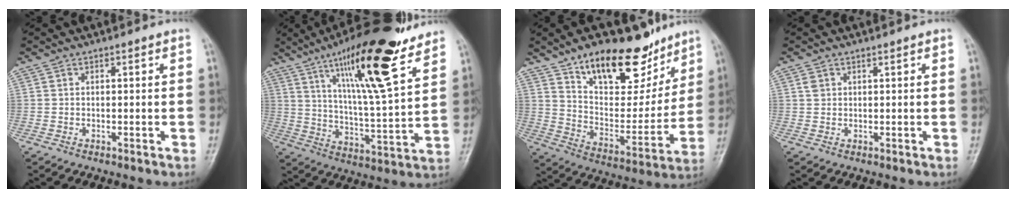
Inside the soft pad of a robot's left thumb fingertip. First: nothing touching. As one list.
[{"total": 20.7, "force": [12.7, 3.9, 15.8], "torque": [-0.236, -0.055, 0.209]}, {"total": 21.9, "force": [14.5, 10.4, 12.8], "torque": [-0.139, -0.073, 0.238]}, {"total": 1.3, "force": [0.7, 1.0, 0.6], "torque": [-0.004, 0.001, 0.013]}]